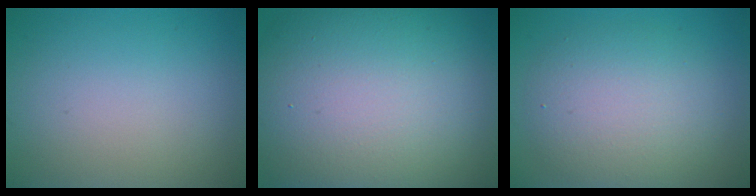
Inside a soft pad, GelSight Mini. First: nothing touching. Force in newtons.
{"total": 18.4, "press": 18.4, "slide": 0.5}
{"total": 5.9, "press": 5.9, "slide": 0.2}